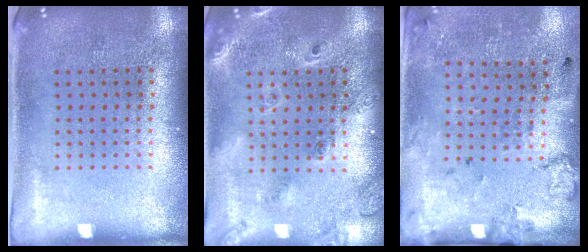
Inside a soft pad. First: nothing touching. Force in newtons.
{"total": 2.0, "press": 1.7, "slide": 1.0}
{"total": 2.2, "press": 1.3, "slide": 1.7}